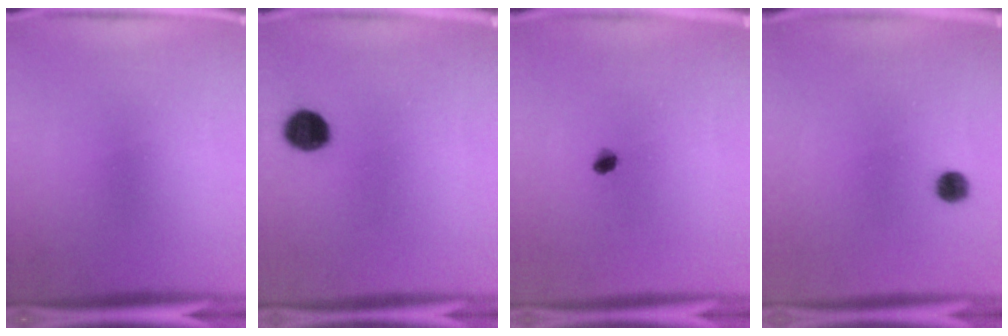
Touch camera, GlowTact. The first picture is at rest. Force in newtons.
{"total": 6.4}
{"total": 1.9}
{"total": 3.5}